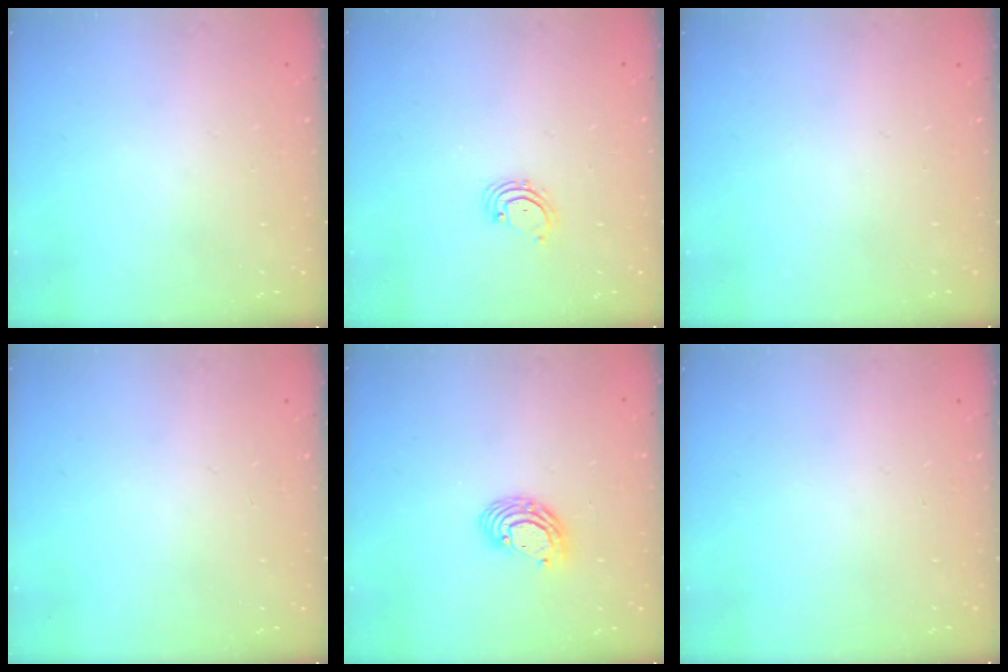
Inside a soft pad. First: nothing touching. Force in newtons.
{"total": 2.3, "press": 2.3, "slide": 0.5}
{"total": 0.0}
{"total": 0.0}
{"total": 7.8, "press": 7.7, "slide": 1.2}
{"total": 0.0}